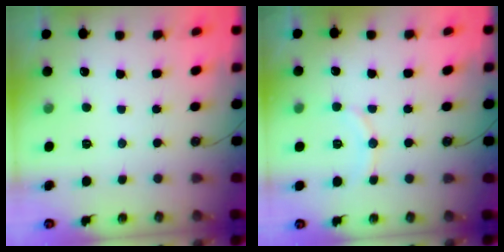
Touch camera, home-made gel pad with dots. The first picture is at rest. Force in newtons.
{"total": 8.1, "press": 7.8, "slide": 2.1}